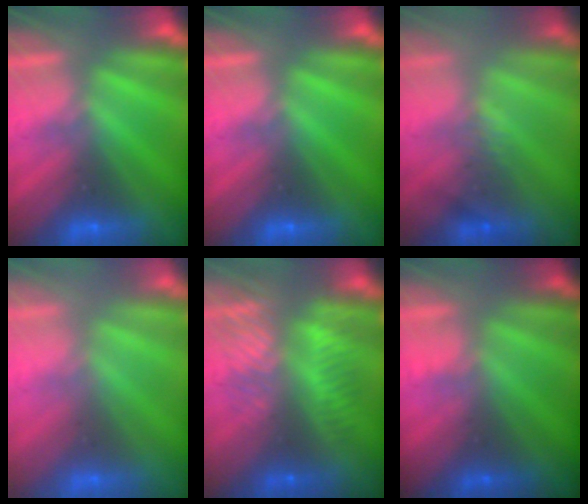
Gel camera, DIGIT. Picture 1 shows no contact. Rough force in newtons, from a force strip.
{"total": 0.0}
{"total": 2.5}
{"total": 2.8}
{"total": 9.3}
{"total": 1.8}